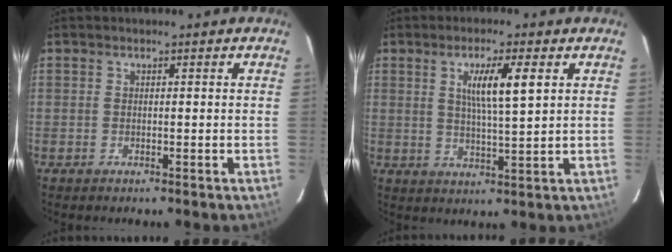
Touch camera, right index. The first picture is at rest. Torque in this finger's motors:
{"motor_torque": [0.22, 0.07, 0.34, 0.08]}